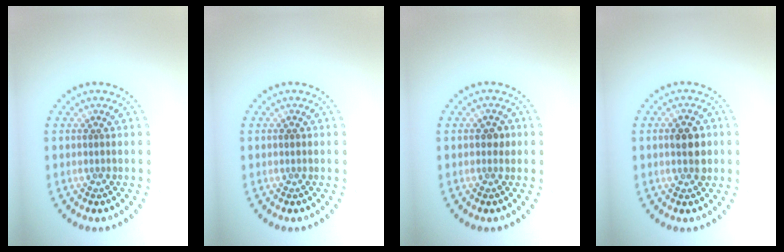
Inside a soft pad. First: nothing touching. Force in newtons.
{"total": 0.5, "press": 0.5, "slide": 0.1}
{"total": 1.1, "press": 1.1, "slide": 0.0}
{"total": 2.7, "press": 2.7, "slide": 0.2}